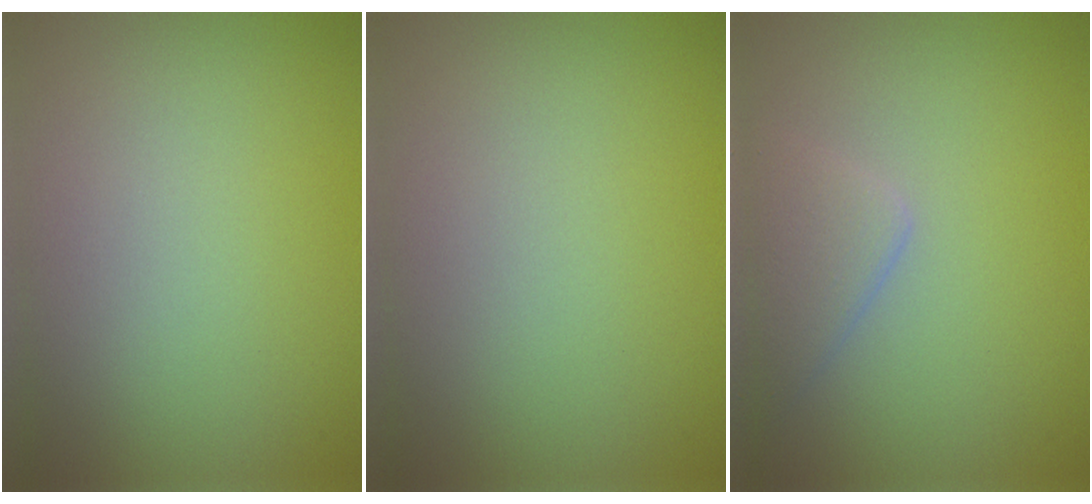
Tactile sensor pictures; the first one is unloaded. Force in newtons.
{"total": 0.0}
{"total": 2.4, "press": 2.3, "slide": 0.2}